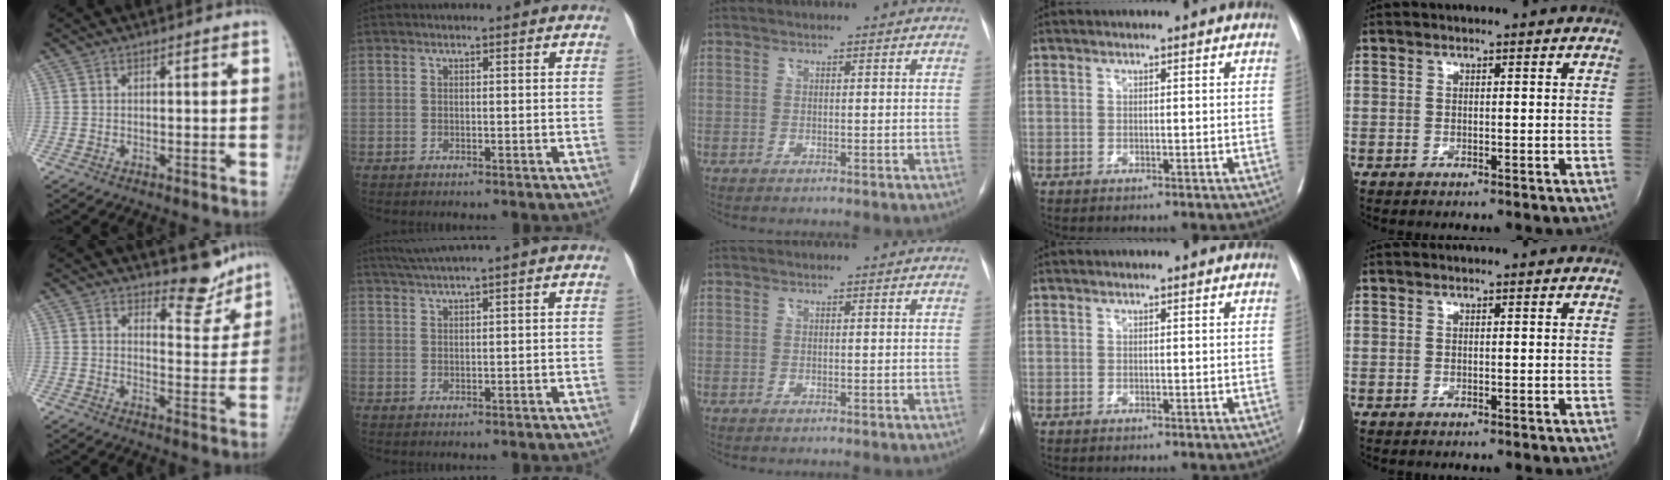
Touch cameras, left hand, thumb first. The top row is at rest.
{"thumb": {"total": 5.7, "force": [5.2, 2.0, 1.0], "torque": [0.013, -0.051, 0.077]}, "index": {"total": 3.0, "force": [2.3, -1.0, 1.7], "torque": [-0.040, 0.011, 0.051]}}